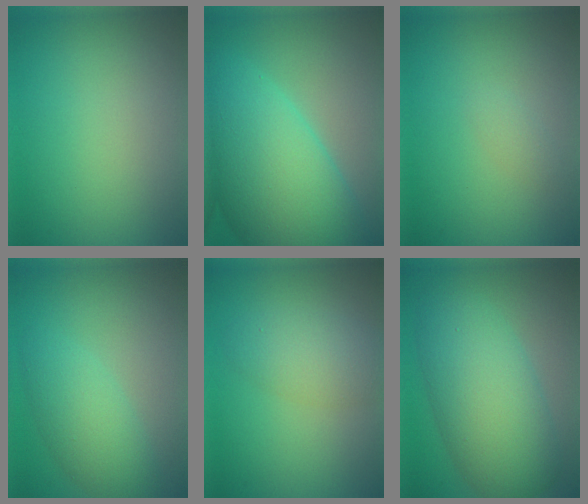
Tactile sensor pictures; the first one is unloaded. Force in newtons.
{"total": 12.2, "press": 12.2, "slide": 0.5}
{"total": 0.8, "press": 0.8, "slide": 0.0}
{"total": 3.9, "press": 3.9, "slide": 0.2}
{"total": 3.4, "press": 3.4, "slide": 0.0}
{"total": 7.2, "press": 7.2, "slide": 0.3}